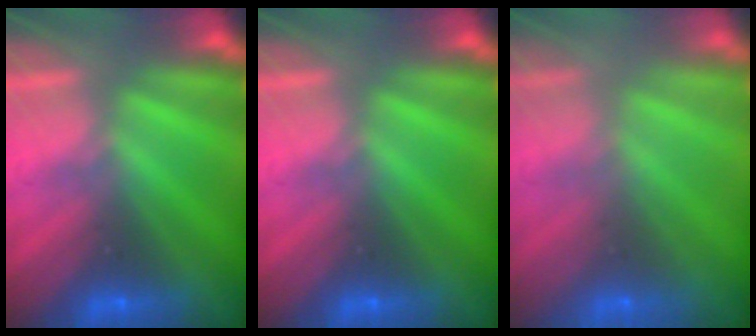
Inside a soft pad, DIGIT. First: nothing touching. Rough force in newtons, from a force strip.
{"total": 0.0}
{"total": 8.5}